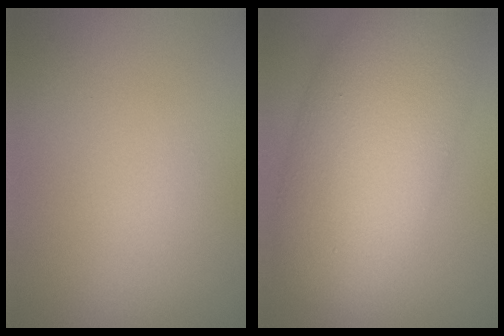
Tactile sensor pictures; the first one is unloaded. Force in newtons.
{"total": 11.1, "press": 11.1, "slide": 0.2}